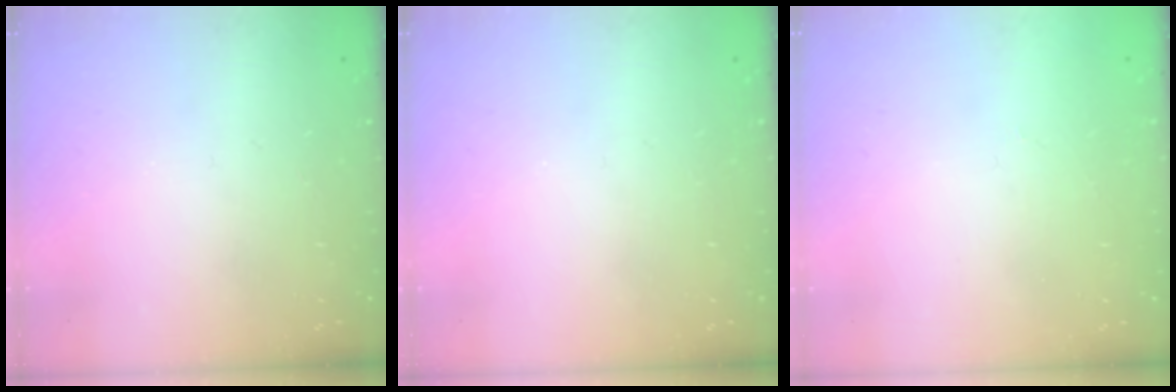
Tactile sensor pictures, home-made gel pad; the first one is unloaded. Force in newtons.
{"total": 0.0}
{"total": 0.0}